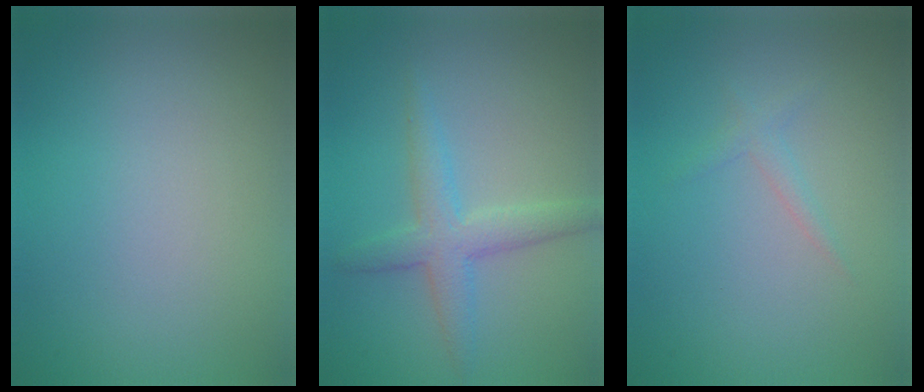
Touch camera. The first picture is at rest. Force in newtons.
{"total": 3.4, "press": 3.4, "slide": 0.1}
{"total": 1.1, "press": 1.1, "slide": 0.0}